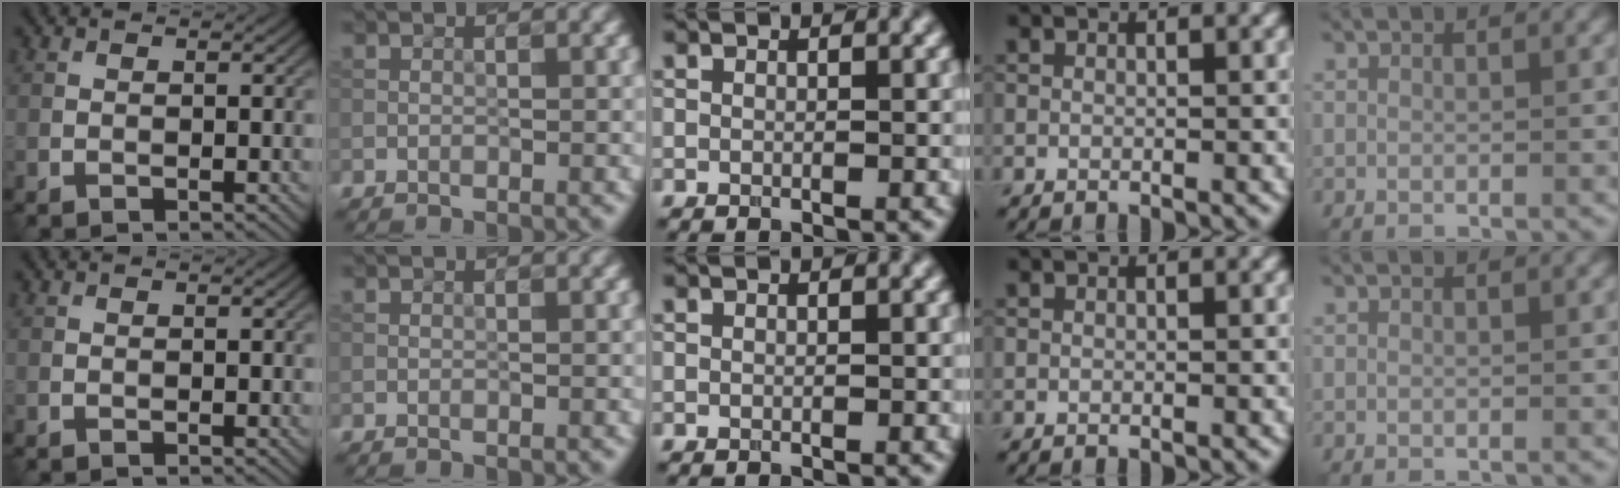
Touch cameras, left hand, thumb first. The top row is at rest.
{}